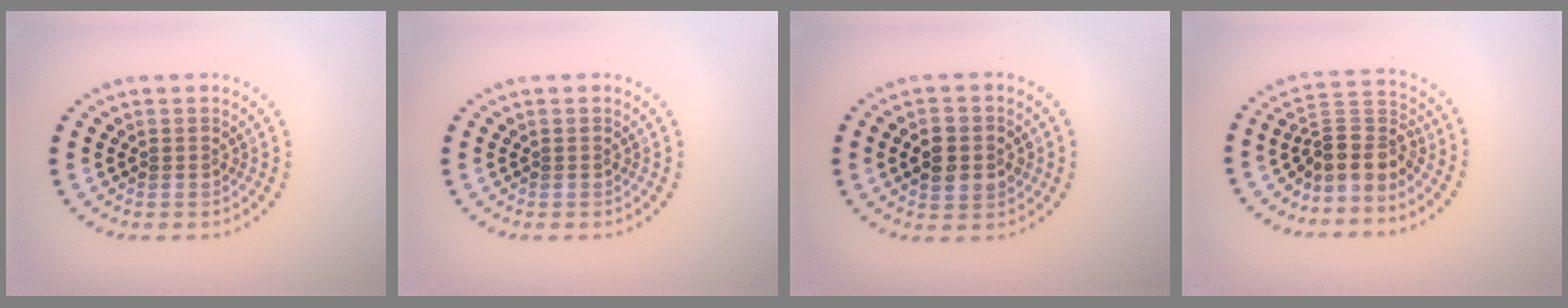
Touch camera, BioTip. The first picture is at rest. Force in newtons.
{"total": 0.0}
{"total": 3.9, "press": 3.8, "slide": 0.3}
{"total": 3.8, "press": 2.8, "slide": 2.5}